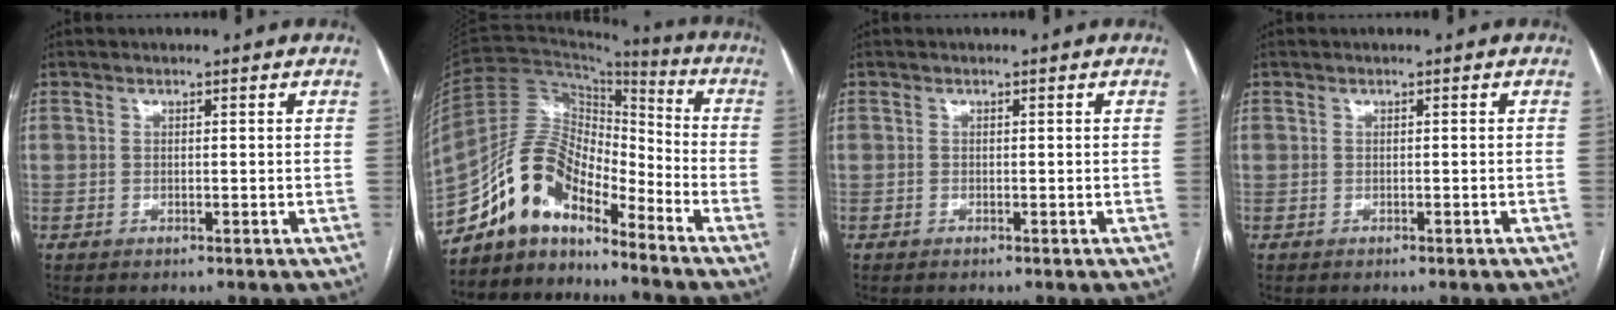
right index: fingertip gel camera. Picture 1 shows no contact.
{"total": 13.4, "force": [-10.7, 4.9, 6.5], "torque": [-0.120, 0.042, -0.199]}
{"total": 0.0}
{"total": 0.6, "force": [-0.5, 0.1, 0.3], "torque": [-0.012, -0.001, -0.005]}